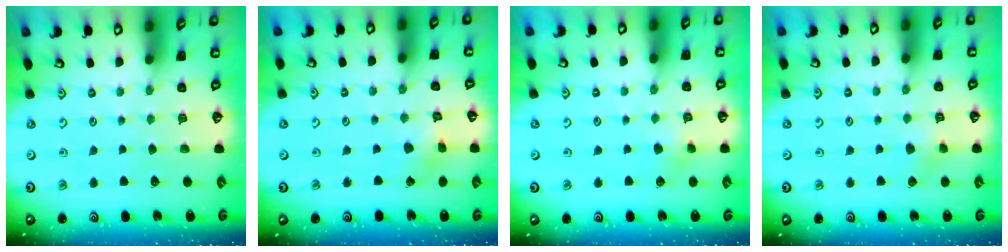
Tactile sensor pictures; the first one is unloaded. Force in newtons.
{"total": 2.9, "press": 2.9, "slide": 0.3}
{"total": 3.8, "press": 3.8, "slide": 0.5}
{"total": 3.8, "press": 3.8, "slide": 0.5}